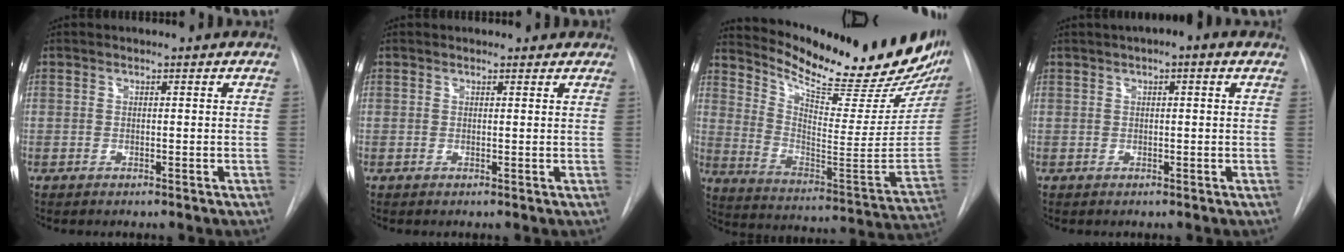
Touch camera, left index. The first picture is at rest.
{"total": 2.0, "force": [1.6, 1.1, 0.3], "torque": [0.002, 0.000, 0.004]}
{"total": 27.2, "force": [23.2, 4.9, 13.2], "torque": [-0.208, -0.092, 0.312]}
{"total": 3.5, "force": [1.6, 0.8, 3.0], "torque": [-0.045, 0.015, 0.015]}